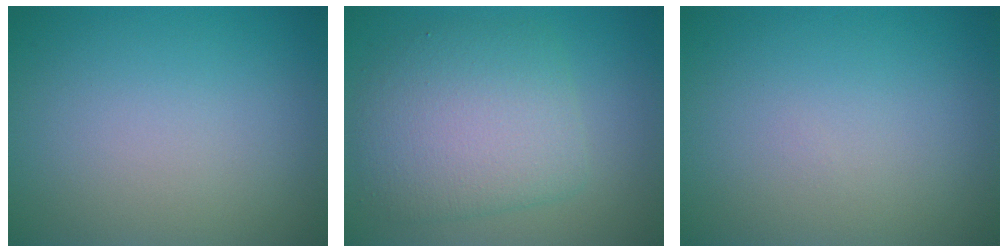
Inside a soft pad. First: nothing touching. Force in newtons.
{"total": 6.1, "press": 6.1, "slide": 0.2}
{"total": 0.0}